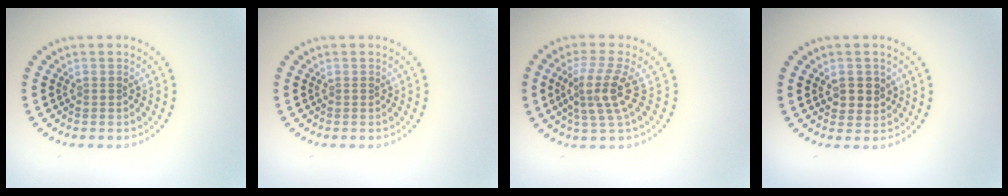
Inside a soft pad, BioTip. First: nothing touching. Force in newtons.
{"total": 0.0}
{"total": 3.7, "press": 2.7, "slide": 2.6}
{"total": 2.3, "press": 2.2, "slide": 0.6}